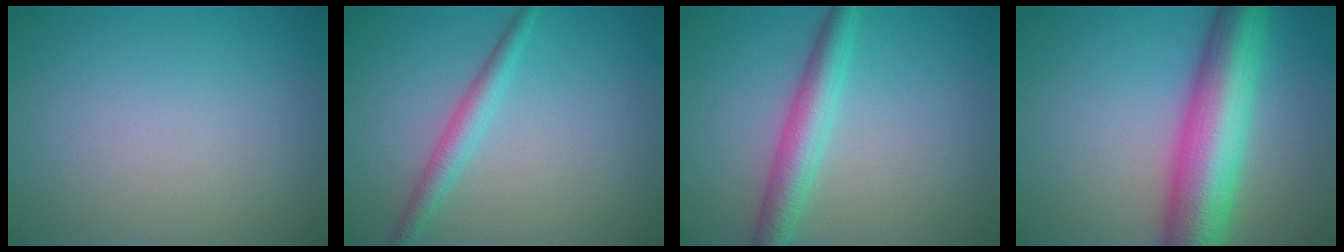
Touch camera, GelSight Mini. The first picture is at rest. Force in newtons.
{"total": 2.4, "press": 2.4, "slide": 0.1}
{"total": 4.0, "press": 4.0, "slide": 0.0}
{"total": 10.5, "press": 10.5, "slide": 0.1}